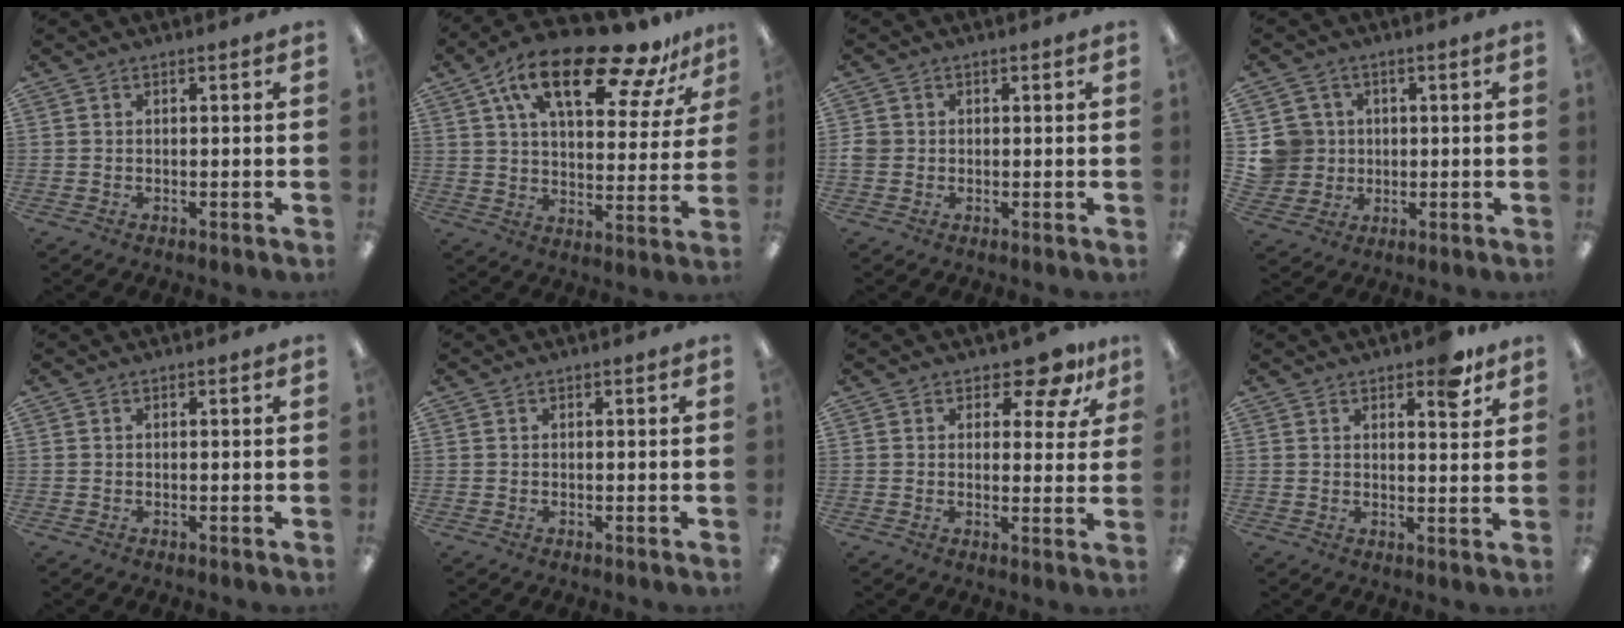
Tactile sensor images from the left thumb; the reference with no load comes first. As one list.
[{"total": 22.7, "force": [14.0, 8.8, 15.6], "torque": [-0.256, -0.065, 0.231]}, {"total": 2.2, "force": [0.0, 2.1, 0.6], "torque": [-0.011, 0.005, -0.001]}, {"total": 8.1, "force": [1.4, 7.9, 1.1], "torque": [-0.047, 0.008, 0.034]}, {"total": 0.0}, {"total": 0.0}, {"total": 7.8, "force": [5.6, 3.6, 4.1], "torque": [-0.042, -0.037, 0.091]}, {"total": 6.2, "force": [4.5, 2.4, 3.6], "torque": [-0.033, -0.023, 0.071]}]